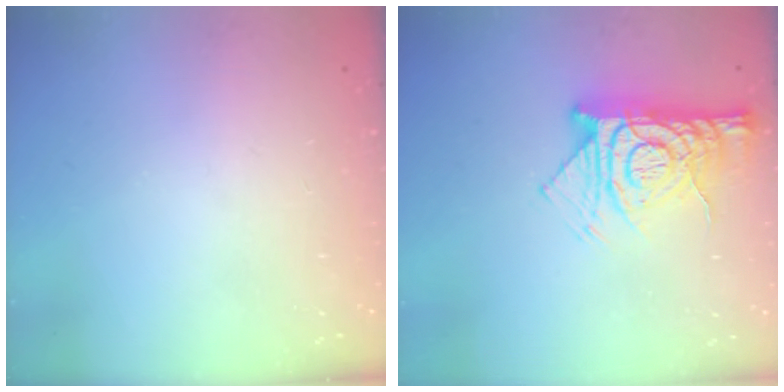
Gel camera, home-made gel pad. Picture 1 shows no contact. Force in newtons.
{"total": 12.2, "press": 12.1, "slide": 1.4}